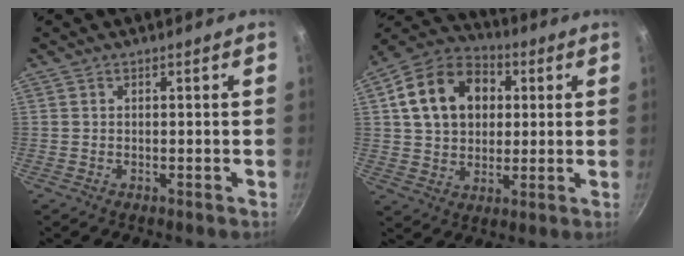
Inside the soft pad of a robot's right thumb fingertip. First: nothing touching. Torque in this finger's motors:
{"motor_torque": [-1.06, 1.67, 0.88, 1.05, 0.17]}